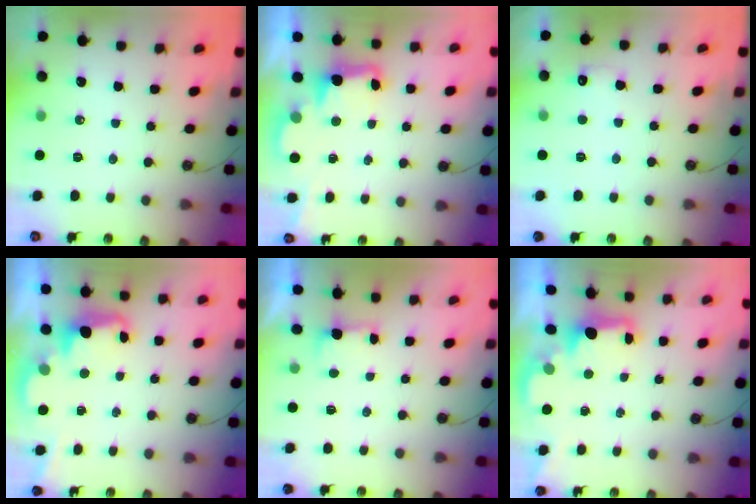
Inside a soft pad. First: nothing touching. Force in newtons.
{"total": 3.2, "press": 3.2, "slide": 0.6}
{"total": 5.3, "press": 5.1, "slide": 1.3}
{"total": 2.5, "press": 2.4, "slide": 0.6}
{"total": 1.0, "press": 0.6, "slide": 0.8}
{"total": 2.2, "press": 2.1, "slide": 0.7}